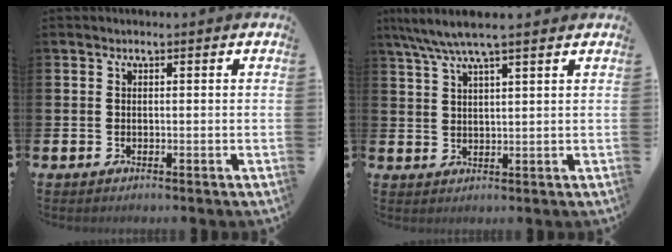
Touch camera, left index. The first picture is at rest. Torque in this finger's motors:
{"motor_torque": [0.77, -0.20, 0.74, 0.21]}